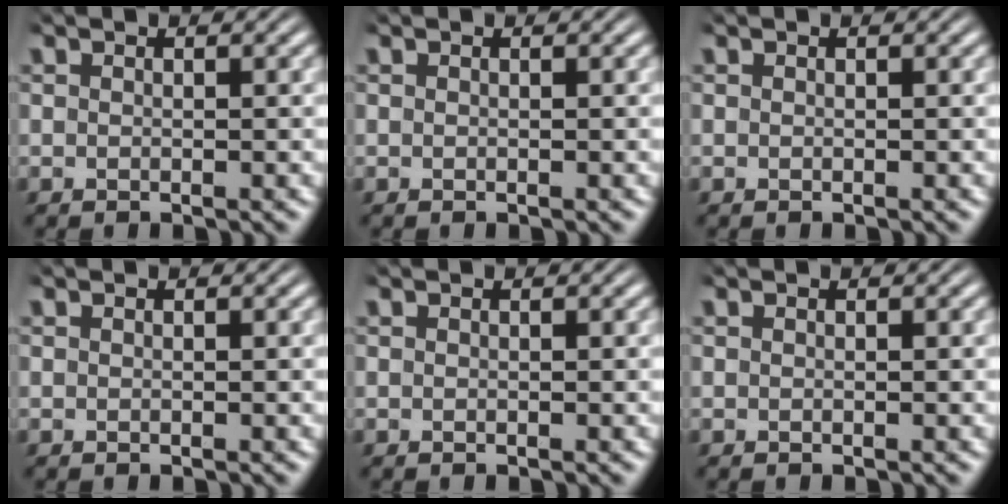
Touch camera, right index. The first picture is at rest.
{"total": 0.0}
{"total": 0.0}
{"total": 0.0}
{"total": 0.0}
{"total": 0.0}